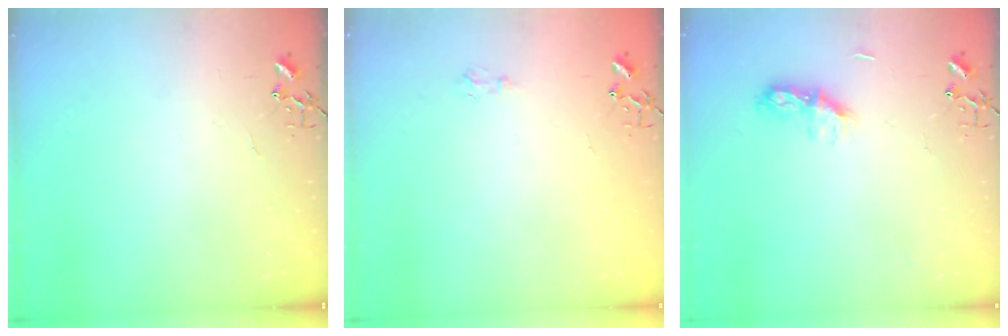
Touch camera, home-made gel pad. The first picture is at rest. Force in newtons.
{"total": 4.8, "press": 4.8, "slide": 0.7}
{"total": 7.2, "press": 7.1, "slide": 0.6}